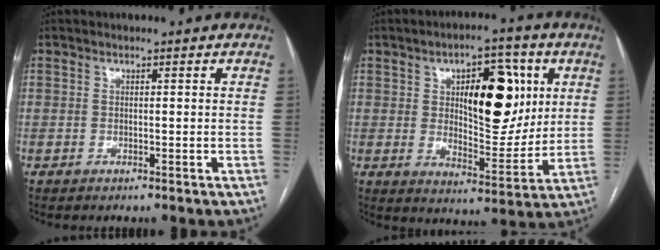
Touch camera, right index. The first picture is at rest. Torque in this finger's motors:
{"motor_torque": [0.59, 0.32, 0.32, 0.12]}